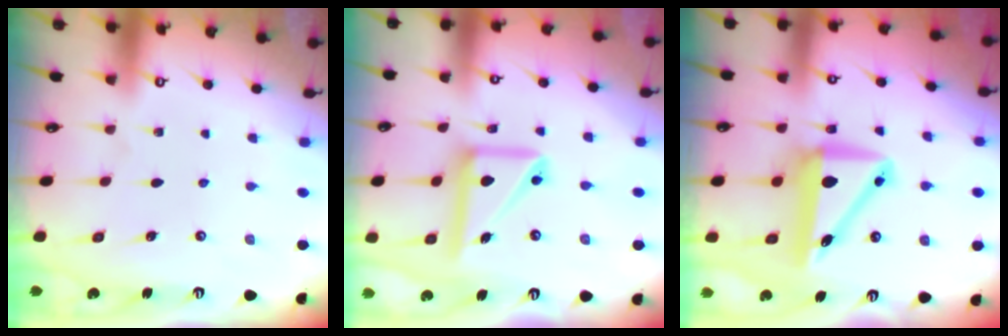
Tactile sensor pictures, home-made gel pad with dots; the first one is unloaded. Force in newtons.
{"total": 13.9, "press": 13.8, "slide": 1.8}
{"total": 9.2, "press": 8.9, "slide": 2.3}